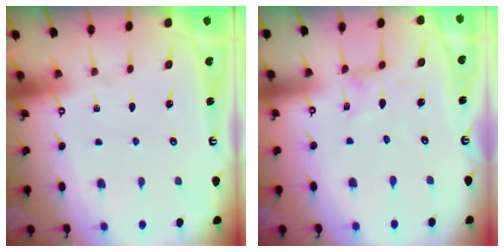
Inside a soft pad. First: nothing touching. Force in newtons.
{"total": 1.6, "press": 1.5, "slide": 0.4}